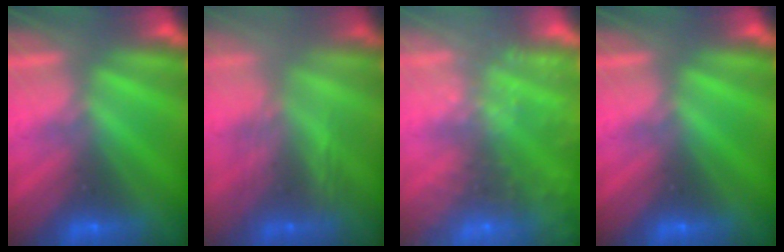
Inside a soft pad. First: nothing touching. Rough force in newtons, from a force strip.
{"total": 3.3}
{"total": 7.8}
{"total": 0.0}